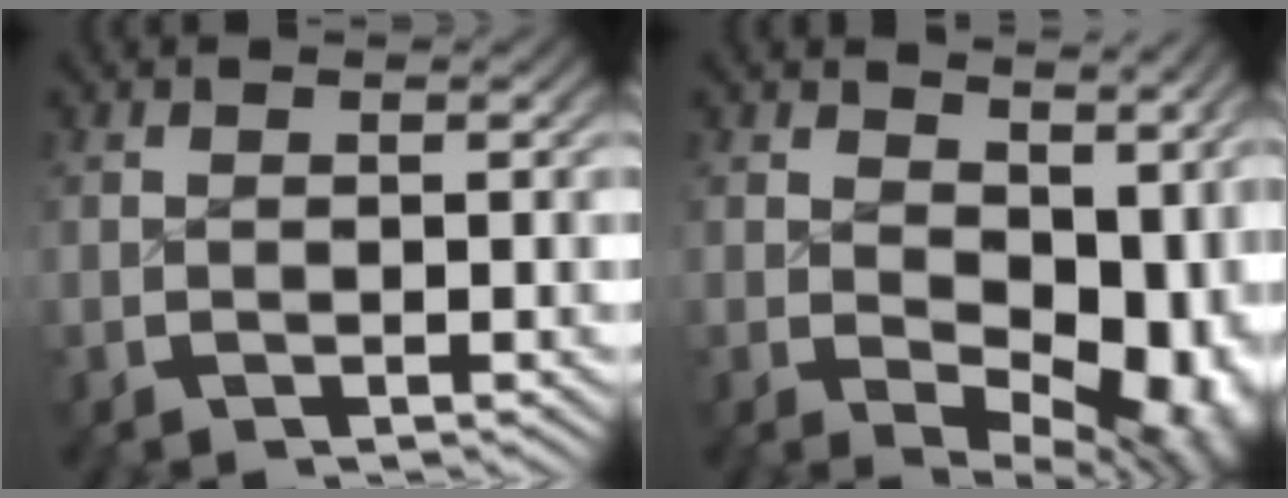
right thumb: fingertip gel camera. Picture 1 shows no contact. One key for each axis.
{"total": 8.1, "fx": 0.2, "fy": 4.8, "fz": 6.5, "tx": -0.092, "ty": -0.041, "tz": 0.028}